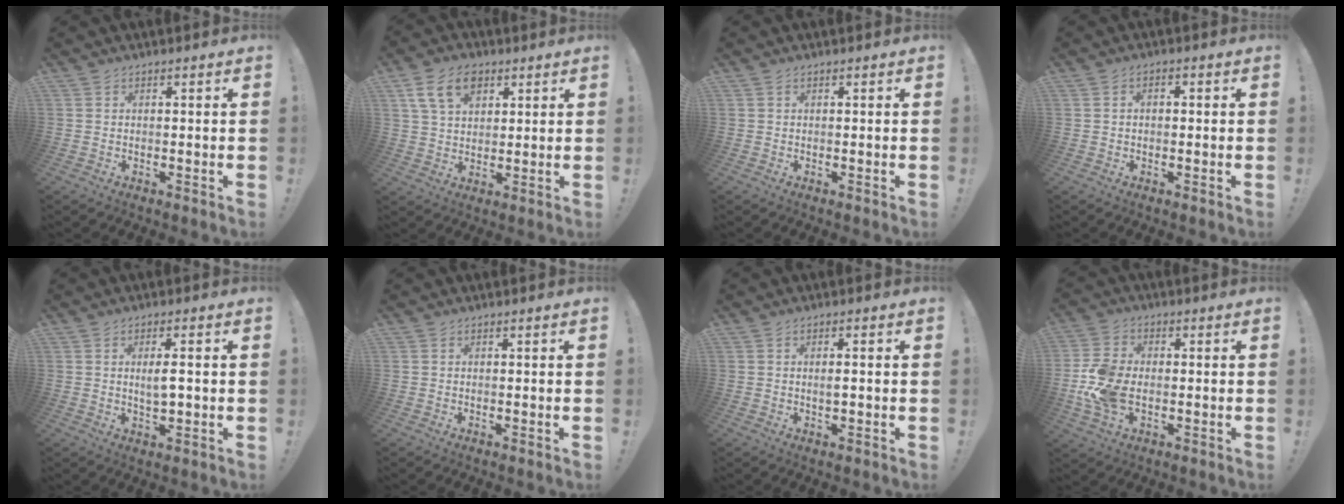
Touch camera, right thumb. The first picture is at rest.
{"total": 11.6, "force": [5.8, 7.9, 6.3], "torque": [-0.105, -0.010, 0.111]}
{"total": 0.0}
{"total": 1.5, "force": [-0.7, 1.0, 1.0], "torque": [-0.013, 0.005, -0.014]}
{"total": 4.6, "force": [0.5, 1.2, 4.5], "torque": [-0.069, -0.005, 0.005]}
{"total": 0.0}
{"total": 1.7, "force": [-0.1, 0.0, 1.7], "torque": [-0.026, -0.002, -0.004]}
{"total": 12.7, "force": [-2.6, 8.5, 9.1], "torque": [-0.182, 0.006, -0.045]}